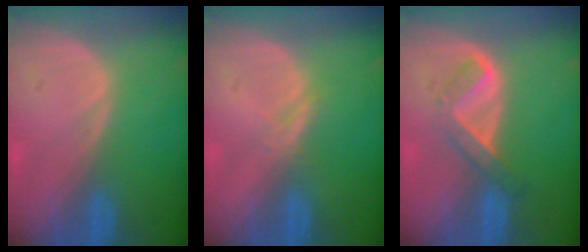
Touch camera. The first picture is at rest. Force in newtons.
{"total": 1.3, "press": 1.3, "slide": 0.1}
{"total": 5.3, "press": 4.4, "slide": 3.0}